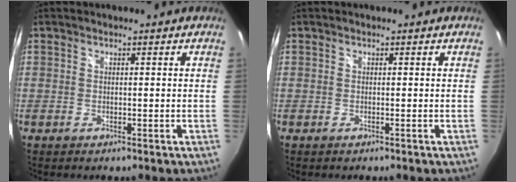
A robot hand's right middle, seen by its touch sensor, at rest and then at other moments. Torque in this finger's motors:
{"motor_torque": [0.15, -0.18, 0.04, 0.00]}